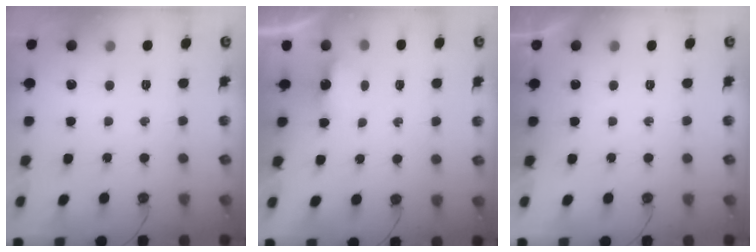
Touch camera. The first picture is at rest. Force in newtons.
{"total": 3.2, "press": 3.2, "slide": 0.5}
{"total": 0.0}